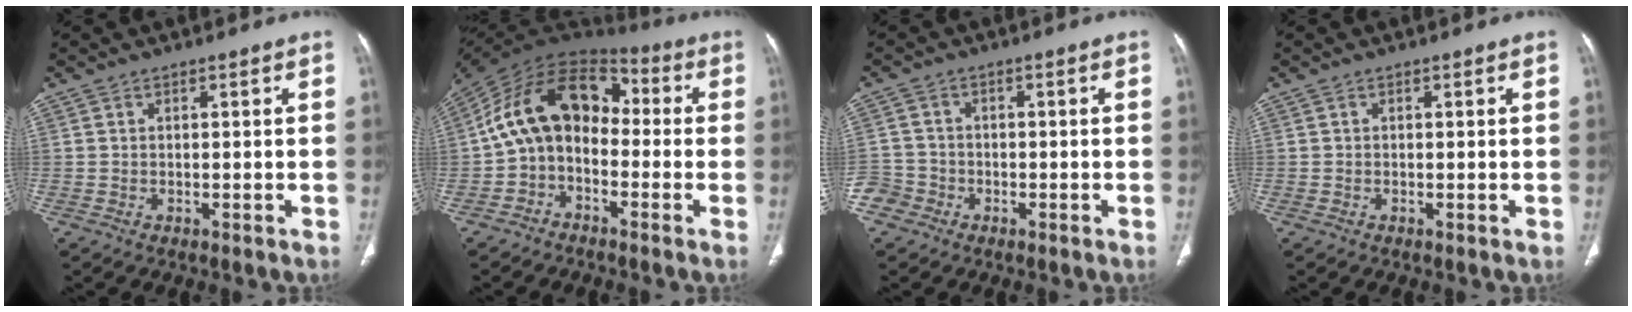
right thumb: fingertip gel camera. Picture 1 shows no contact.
{"total": 14.1, "force": [-1.5, 10.0, 9.9], "torque": [-0.154, 0.065, -0.044]}
{"total": 4.4, "force": [-2.4, 3.7, 0.5], "torque": [0.004, 0.018, -0.051]}
{"total": 0.0}